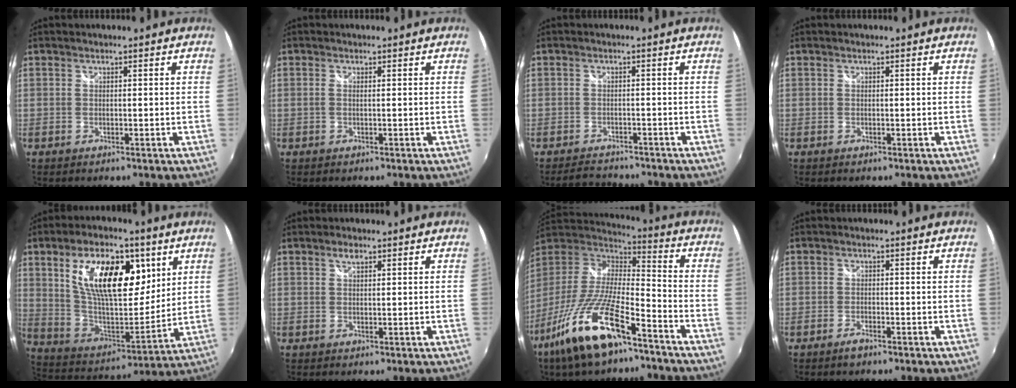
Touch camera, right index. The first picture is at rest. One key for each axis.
{"total": 0.6, "fx": 0.1, "fy": 0.0, "fz": 0.6, "tx": -0.015, "ty": 0.000, "tz": -0.002}
{"total": 4.1, "fx": -3.6, "fy": 1.8, "fz": 0.3, "tx": -0.022, "ty": 0.006, "tz": -0.060}
{"total": 0.0}
{"total": 21.0, "fx": 8.2, "fy": 10.1, "fz": 16.5, "tx": -0.288, "ty": 0.007, "tz": 0.152}
{"total": 1.3, "fx": 0.8, "fy": 0.5, "fz": 0.8, "tx": -0.014, "ty": 0.004, "tz": 0.013}
{"total": 20.3, "fx": -13.0, "fy": 5.0, "fz": 14.7, "tx": -0.299, "ty": -0.033, "tz": -0.244}
{"total": 1.7, "fx": -1.4, "fy": 0.4, "fz": 0.8, "tx": -0.021, "ty": -0.003, "tz": -0.030}